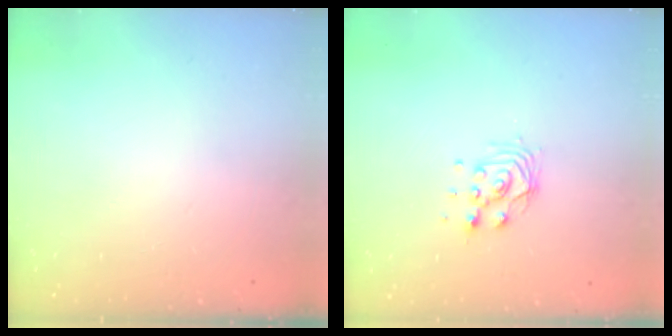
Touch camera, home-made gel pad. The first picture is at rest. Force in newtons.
{"total": 7.4, "press": 7.4, "slide": 0.8}